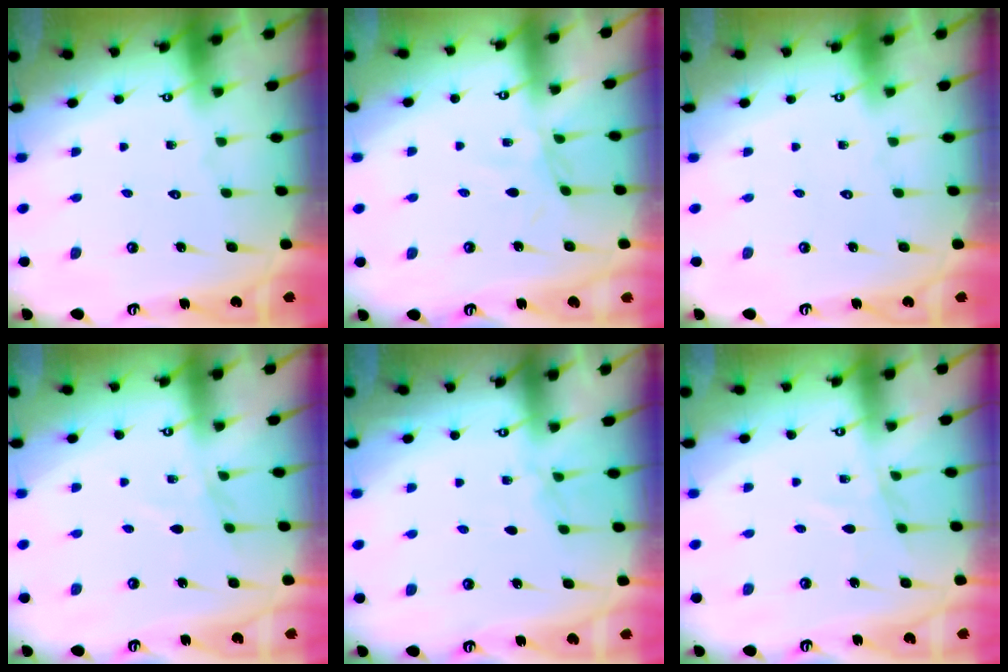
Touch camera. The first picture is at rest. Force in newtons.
{"total": 3.0, "press": 3.0, "slide": 0.4}
{"total": 0.0}
{"total": 3.3, "press": 3.3, "slide": 0.4}
{"total": 3.4, "press": 3.4, "slide": 0.5}
{"total": 3.2, "press": 3.2, "slide": 0.3}